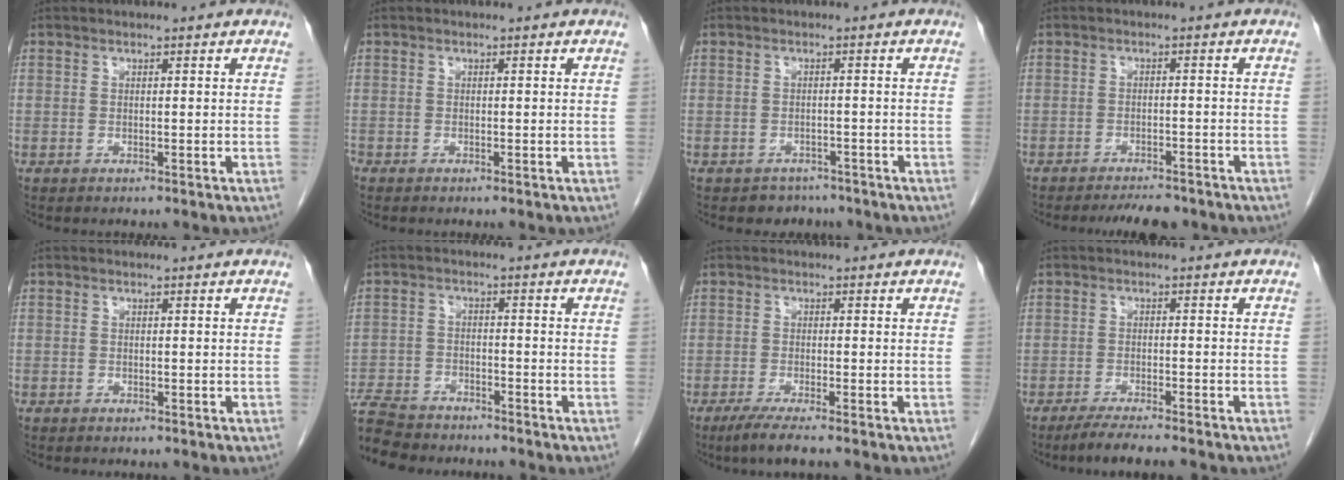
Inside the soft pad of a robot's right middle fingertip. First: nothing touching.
{"total": 0.0}
{"total": 3.0, "force": [-2.4, 1.9, -0.2], "torque": [-0.004, 0.007, -0.033]}
{"total": 5.0, "force": [-4.4, 1.4, 1.9], "torque": [-0.023, -0.005, -0.064]}
{"total": 0.8, "force": [-0.6, 0.5, 0.0], "torque": [0.001, 0.004, -0.009]}
{"total": 11.0, "force": [-7.3, 6.4, 5.3], "torque": [-0.132, -0.014, -0.103]}
{"total": 4.2, "force": [-3.1, -0.2, 2.9], "torque": [-0.053, -0.012, -0.057]}
{"total": 7.2, "force": [-6.1, 0.4, 3.8], "torque": [-0.052, -0.014, -0.095]}